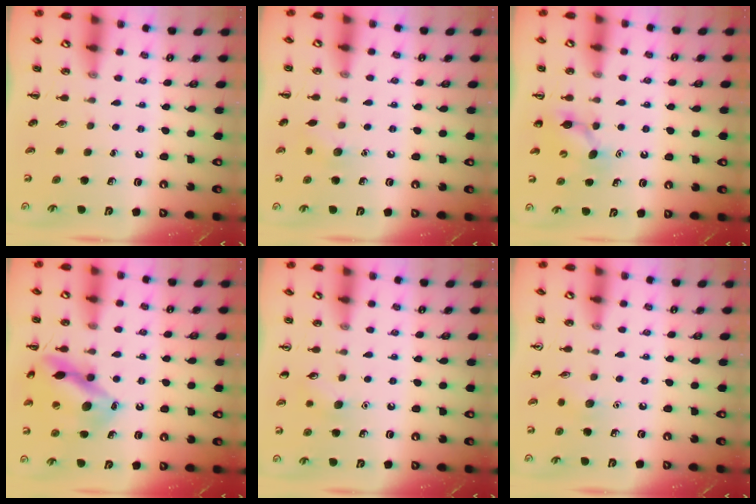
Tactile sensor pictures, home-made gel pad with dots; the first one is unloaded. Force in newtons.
{"total": 6.0, "press": 5.8, "slide": 1.4}
{"total": 7.6, "press": 7.4, "slide": 1.5}
{"total": 14.6, "press": 14.4, "slide": 2.0}
{"total": 5.4, "press": 5.2, "slide": 1.4}
{"total": 4.7, "press": 4.5, "slide": 1.4}